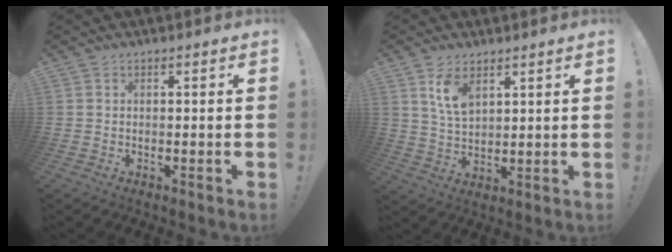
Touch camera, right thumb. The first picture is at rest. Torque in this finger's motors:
{"motor_torque": [2.07, 1.80, 1.12, -0.99, 0.34]}